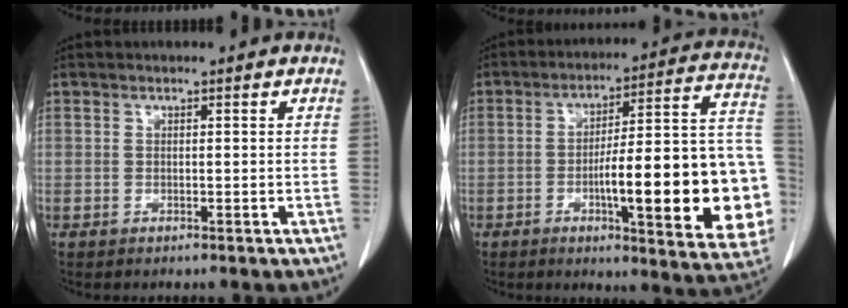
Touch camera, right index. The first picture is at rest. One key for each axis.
{"total": 24.3, "fx": -5.2, "fy": 3.9, "fz": 23.4, "tx": -0.228, "ty": 0.024, "tz": -0.062}